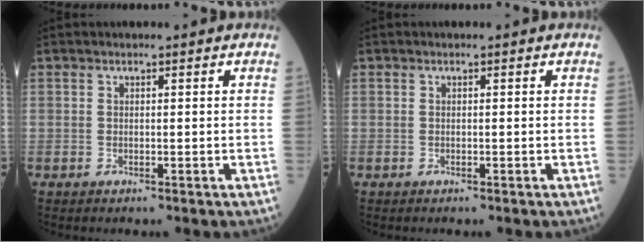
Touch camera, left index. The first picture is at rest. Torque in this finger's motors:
{"motor_torque": [0.00, 0.00, 0.00, 0.00]}